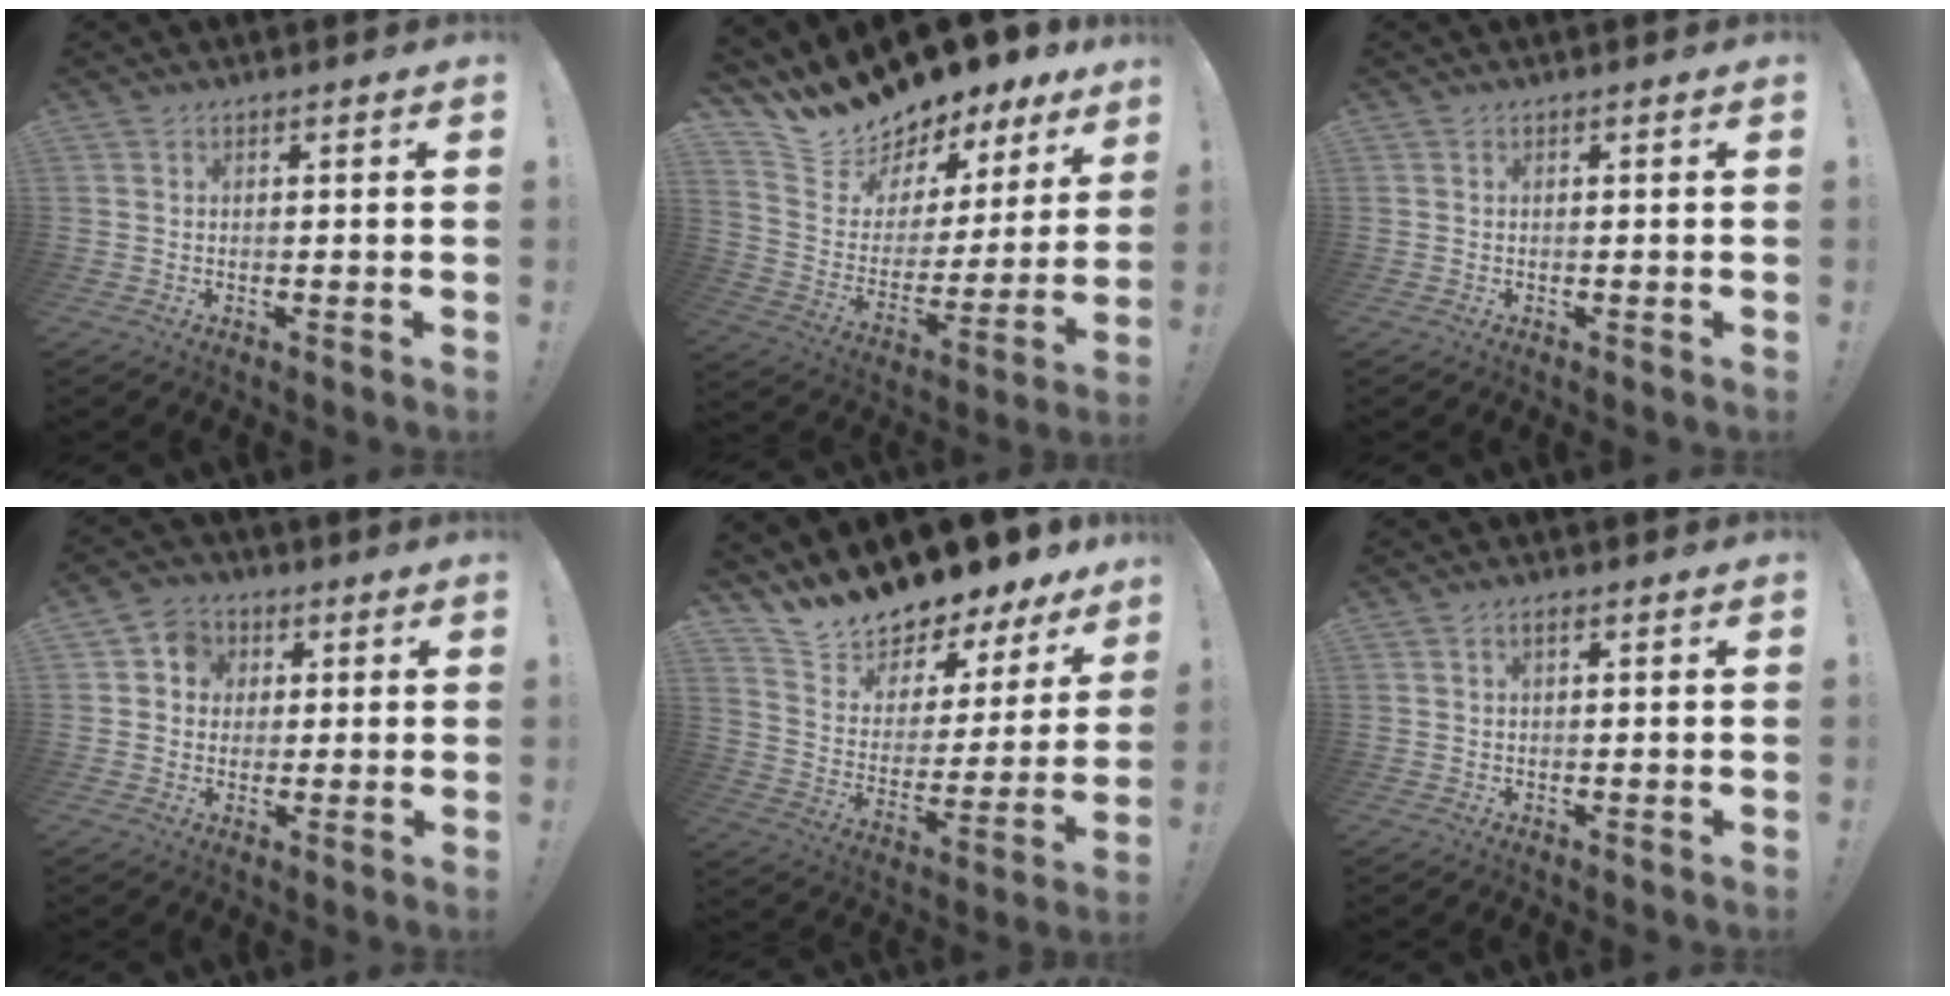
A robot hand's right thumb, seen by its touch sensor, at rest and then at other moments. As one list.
[{"total": 14.4, "force": [13.5, 4.5, 2.2], "torque": [-0.059, -0.121, 0.247]}, {"total": 0.0}, {"total": 6.3, "force": [0.8, 6.0, 1.9], "torque": [-0.029, 0.007, 0.018]}, {"total": 11.9, "force": [11.6, 2.4, 1.1], "torque": [-0.046, -0.116, 0.201]}, {"total": 1.3, "force": [0.4, 0.6, 1.0], "torque": [-0.025, 0.005, 0.008]}]